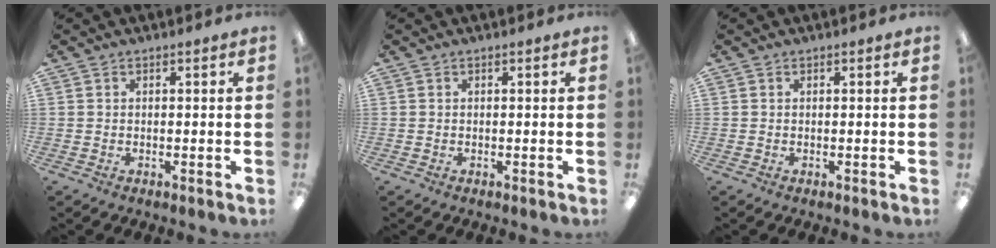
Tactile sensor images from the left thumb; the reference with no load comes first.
{"total": 0.0}
{"total": 0.0}